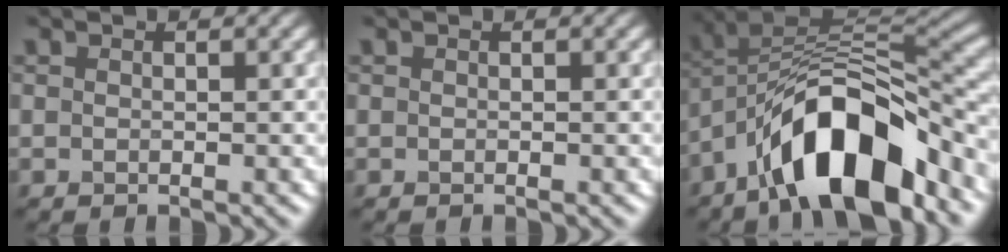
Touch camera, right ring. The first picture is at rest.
{"total": 0.0}
{"total": 11.6, "force": [-6.3, 4.3, 8.8], "torque": [-0.132, 0.017, -0.121]}